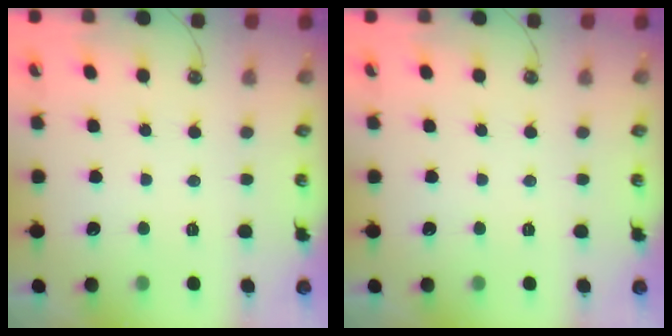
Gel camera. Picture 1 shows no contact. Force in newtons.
{"total": 0.0}